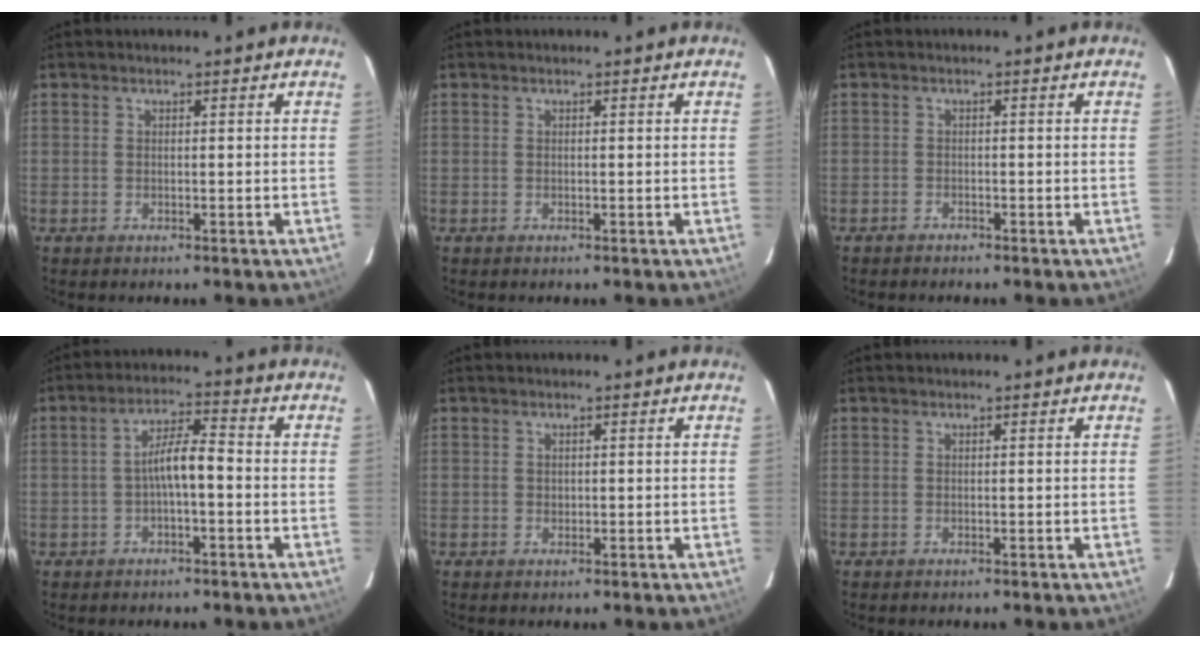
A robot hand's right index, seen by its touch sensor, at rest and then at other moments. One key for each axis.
{"total": 0.0}
{"total": 1.3, "fx": -1.2, "fy": 0.1, "fz": -0.6, "tx": 0.003, "ty": 0.003, "tz": -0.022}
{"total": 5.0, "fx": -1.5, "fy": 0.9, "fz": 4.7, "tx": -0.089, "ty": 0.013, "tz": -0.024}
{"total": 0.6, "fx": 0.1, "fy": 0.6, "fz": 0.0, "tx": 0.002, "ty": 0.000, "tz": 0.004}
{"total": 0.0}